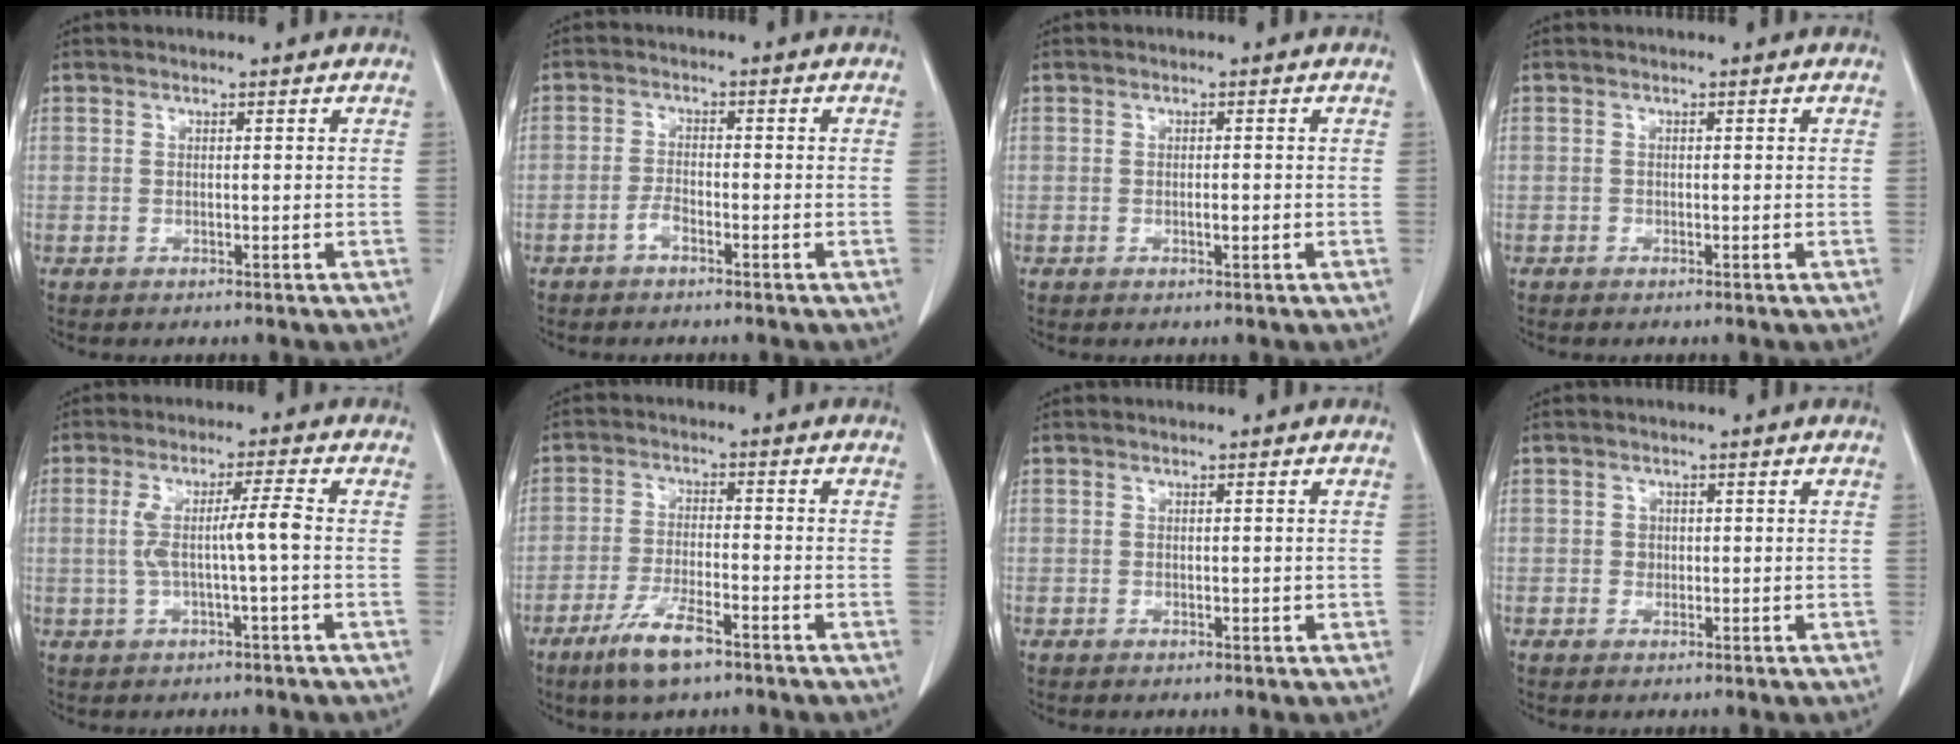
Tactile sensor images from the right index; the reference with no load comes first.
{"total": 2.4, "force": [-1.5, 1.0, 1.6], "torque": [-0.030, 0.007, -0.030]}
{"total": 1.5, "force": [-0.4, 0.5, 1.3], "torque": [-0.026, 0.000, -0.004]}
{"total": 0.6, "force": [-0.3, 0.5, 0.2], "torque": [-0.002, 0.003, -0.006]}
{"total": 6.1, "force": [-0.4, 0.1, 6.1], "torque": [-0.121, 0.016, -0.003]}
{"total": 8.1, "force": [-5.2, 1.9, 5.8], "torque": [-0.118, -0.011, -0.091]}
{"total": 1.3, "force": [-0.1, 0.8, 1.0], "torque": [-0.021, 0.002, 0.001]}
{"total": 1.7, "force": [0.0, 1.6, 0.7], "torque": [-0.011, 0.008, 0.004]}